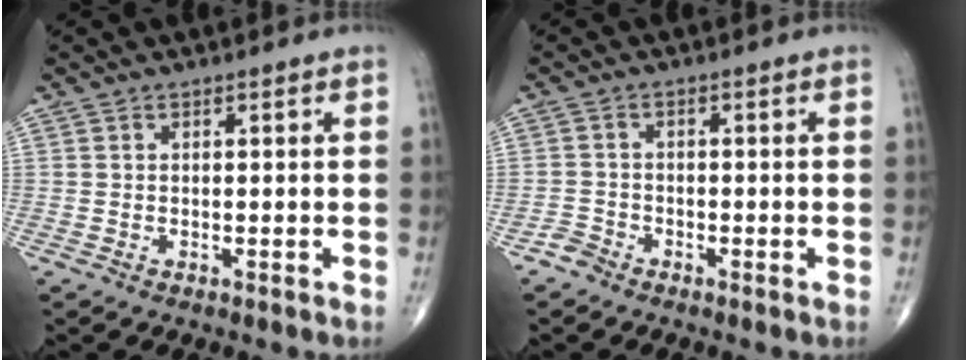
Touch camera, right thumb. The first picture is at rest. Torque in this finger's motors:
{"motor_torque": [0.16, -0.09, -0.06, -0.41, 0.04]}